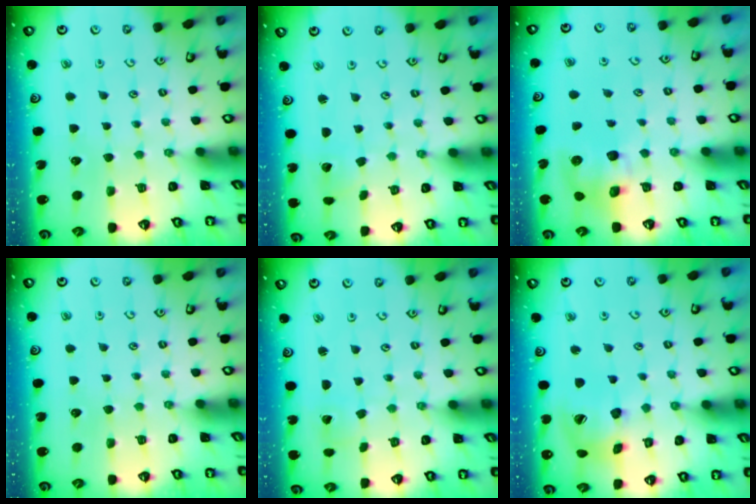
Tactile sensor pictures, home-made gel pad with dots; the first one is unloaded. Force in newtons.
{"total": 2.0, "press": 2.0, "slide": 0.1}
{"total": 7.9, "press": 7.8, "slide": 1.1}
{"total": 0.0}
{"total": 0.5, "press": 0.5, "slide": 0.1}
{"total": 15.5, "press": 15.3, "slide": 2.2}